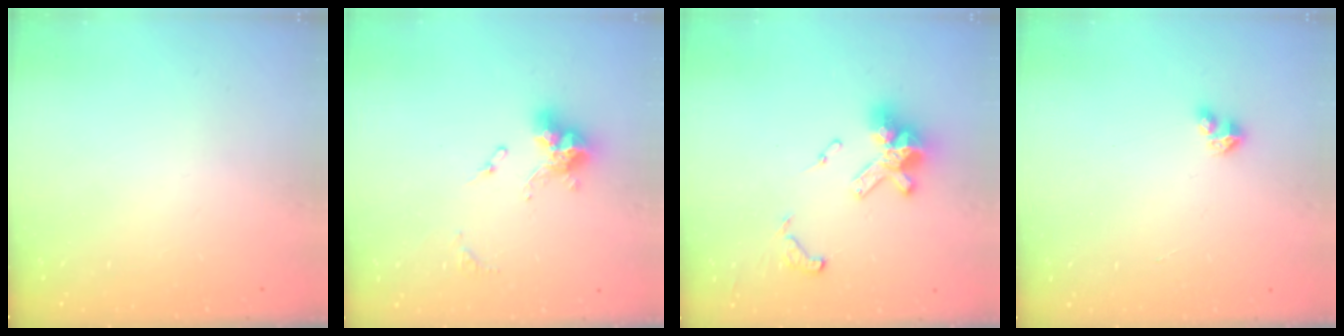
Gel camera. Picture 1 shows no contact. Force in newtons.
{"total": 11.3, "press": 11.3, "slide": 1.0}
{"total": 14.3, "press": 14.2, "slide": 1.6}
{"total": 4.6, "press": 4.6, "slide": 0.5}